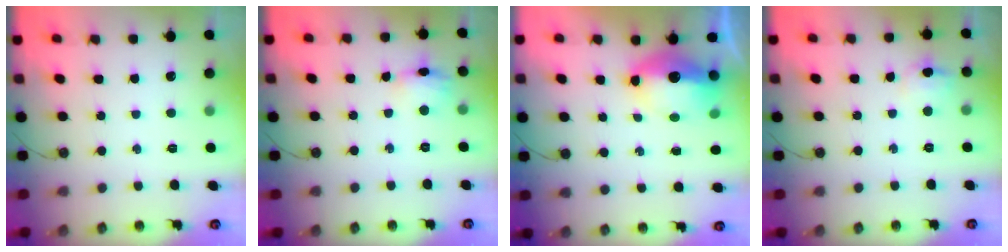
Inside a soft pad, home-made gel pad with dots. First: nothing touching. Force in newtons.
{"total": 7.1, "press": 7.0, "slide": 1.1}
{"total": 12.1, "press": 12.0, "slide": 1.6}
{"total": 4.8, "press": 4.6, "slide": 1.2}